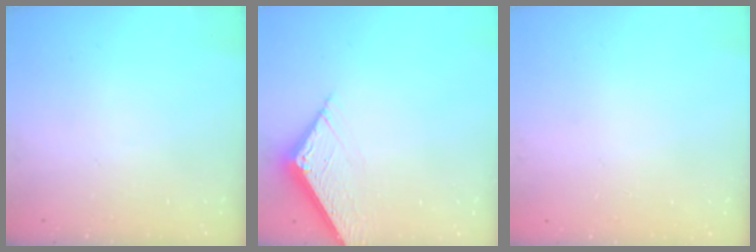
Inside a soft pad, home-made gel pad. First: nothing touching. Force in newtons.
{"total": 7.9, "press": 7.9, "slide": 0.4}
{"total": 0.0}